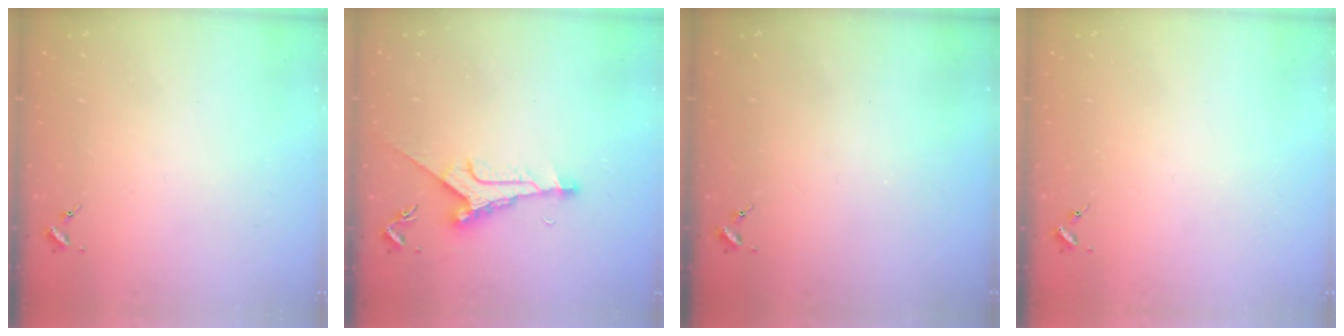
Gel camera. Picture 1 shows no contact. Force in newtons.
{"total": 8.8, "press": 8.7, "slide": 0.5}
{"total": 0.0}
{"total": 0.0}